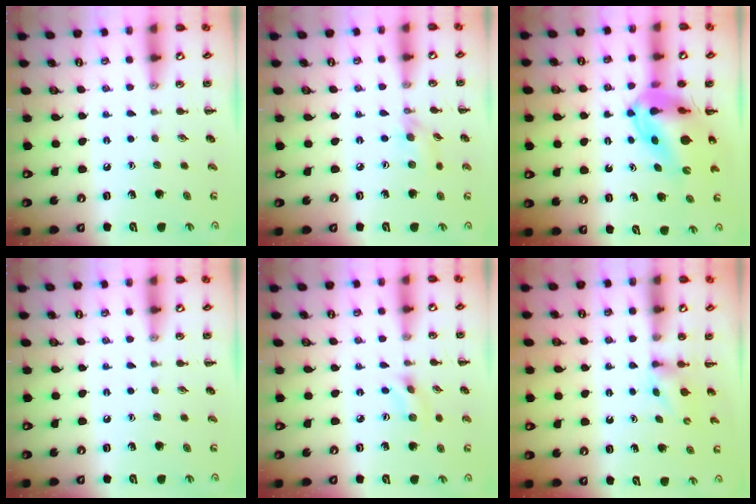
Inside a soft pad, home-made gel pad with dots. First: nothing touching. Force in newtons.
{"total": 3.3, "press": 3.1, "slide": 1.1}
{"total": 12.6, "press": 12.1, "slide": 3.5}
{"total": 0.0}
{"total": 2.8, "press": 2.6, "slide": 1.0}
{"total": 2.5, "press": 2.3, "slide": 0.9}